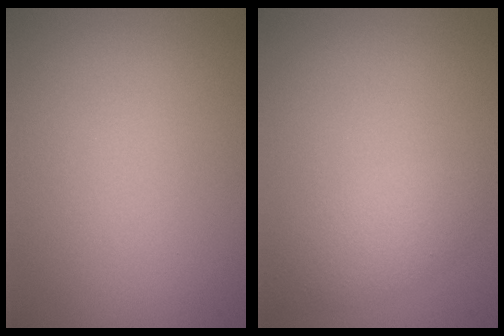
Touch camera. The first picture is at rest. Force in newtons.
{"total": 2.2, "press": 2.2, "slide": 0.1}